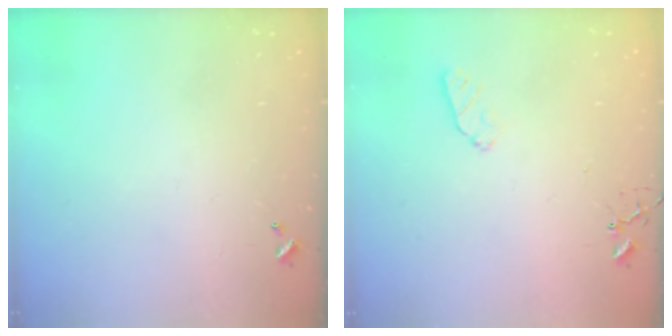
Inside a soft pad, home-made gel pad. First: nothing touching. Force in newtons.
{"total": 5.4, "press": 5.3, "slide": 0.7}